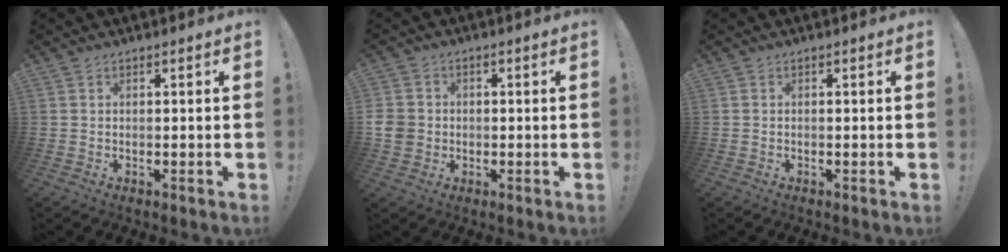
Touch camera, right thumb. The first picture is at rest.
{"total": 5.7, "force": [-0.6, 5.2, 2.4], "torque": [-0.048, 0.009, -0.012]}
{"total": 0.0}